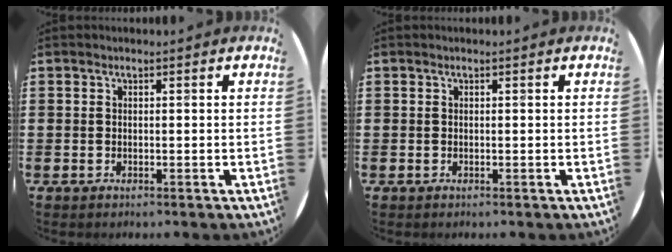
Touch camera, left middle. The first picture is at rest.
{"total": 0.0}